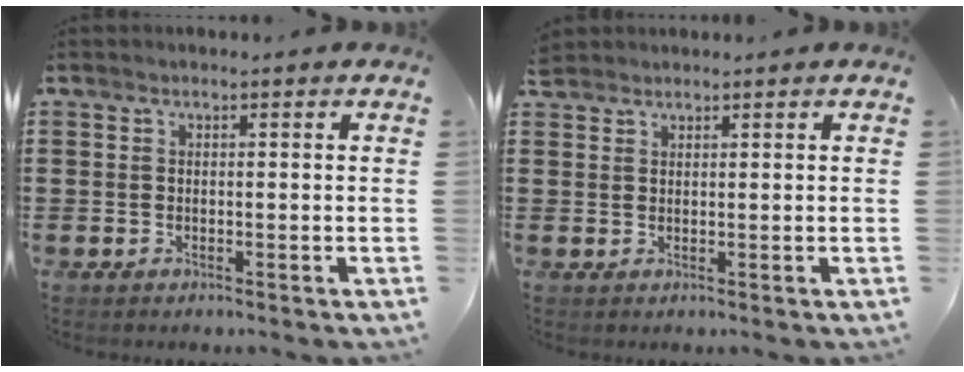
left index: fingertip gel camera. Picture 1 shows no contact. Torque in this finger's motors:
{"motor_torque": [0.23, 0.19, 0.05, 0.01]}